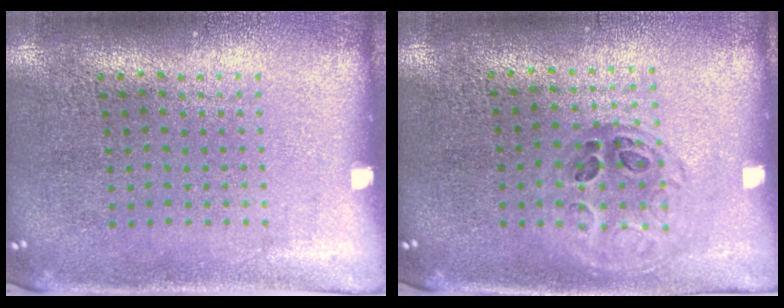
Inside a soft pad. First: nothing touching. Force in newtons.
{"total": 0.9, "press": 0.9, "slide": 0.3}